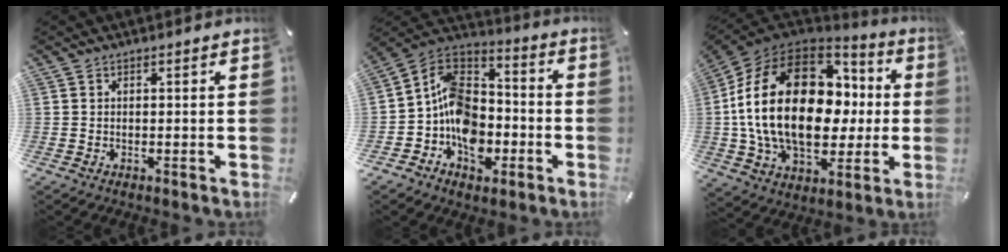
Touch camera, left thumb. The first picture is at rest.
{"total": 13.4, "force": [-4.6, 10.6, 6.7], "torque": [-0.142, 0.024, -0.083]}
{"total": 27.8, "force": [1.9, 17.8, 21.3], "torque": [-0.436, 0.005, 0.040]}